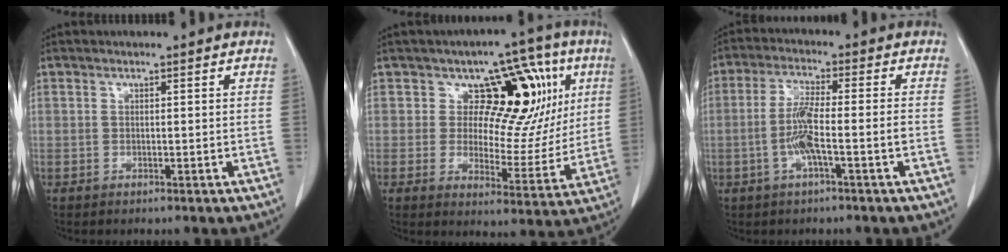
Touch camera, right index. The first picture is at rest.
{"total": 13.5, "force": [5.1, 8.0, 9.6], "torque": [-0.094, 0.025, 0.076]}
{"total": 6.0, "force": [-1.8, 0.0, 5.7], "torque": [-0.123, 0.007, -0.033]}